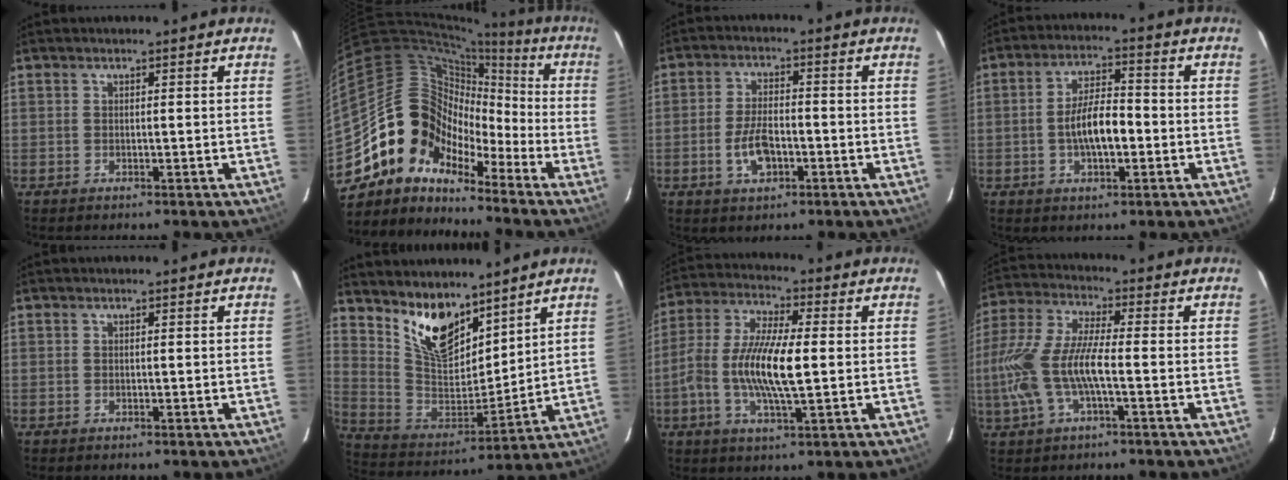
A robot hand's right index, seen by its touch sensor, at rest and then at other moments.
{"total": 12.5, "force": [-7.9, 9.1, 3.1], "torque": [-0.059, 0.046, -0.173]}
{"total": 6.7, "force": [-2.4, 3.4, 5.2], "torque": [-0.107, 0.002, -0.040]}
{"total": 8.0, "force": [-1.7, 3.0, 7.2], "torque": [-0.135, 0.007, -0.025]}
{"total": 0.0}
{"total": 14.1, "force": [10.1, 6.6, 7.3], "torque": [-0.146, -0.003, 0.202]}
{"total": 12.7, "force": [-1.3, 3.4, 12.2], "torque": [-0.248, 0.003, -0.030]}
{"total": 12.0, "force": [-2.8, 3.2, 11.2], "torque": [-0.246, -0.002, -0.053]}